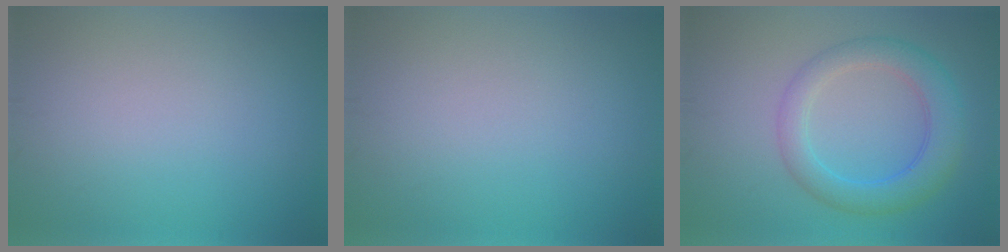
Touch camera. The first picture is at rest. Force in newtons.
{"total": 0.0}
{"total": 4.7, "press": 4.7, "slide": 0.1}